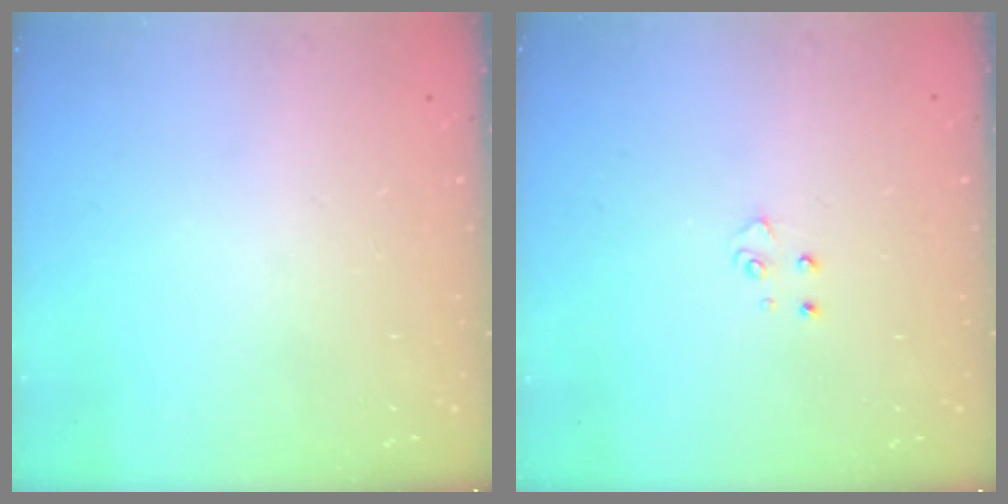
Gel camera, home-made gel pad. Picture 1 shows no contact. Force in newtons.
{"total": 4.0, "press": 4.0, "slide": 0.4}